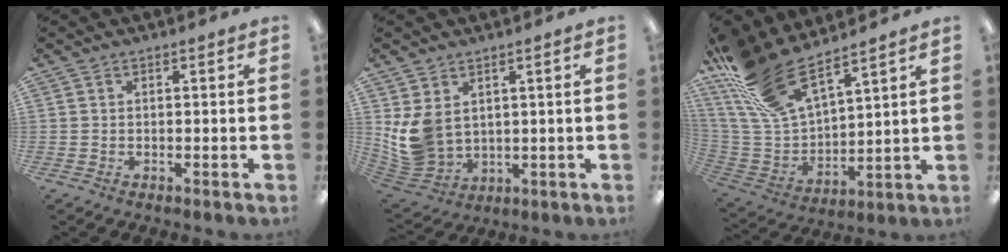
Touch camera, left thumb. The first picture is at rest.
{"total": 9.6, "force": [2.3, 7.5, 5.7], "torque": [-0.142, -0.016, 0.048]}
{"total": 19.4, "force": [14.5, 7.0, 10.8], "torque": [-0.265, -0.092, 0.262]}